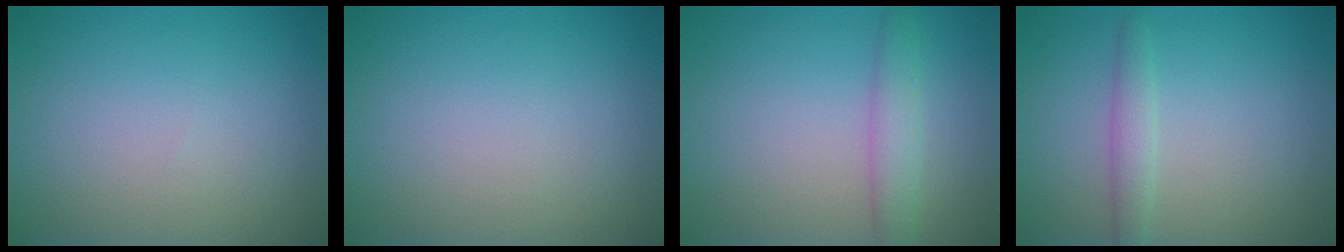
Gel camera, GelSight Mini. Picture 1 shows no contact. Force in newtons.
{"total": 0.0}
{"total": 2.6, "press": 2.6, "slide": 0.0}
{"total": 1.6, "press": 1.6, "slide": 0.0}